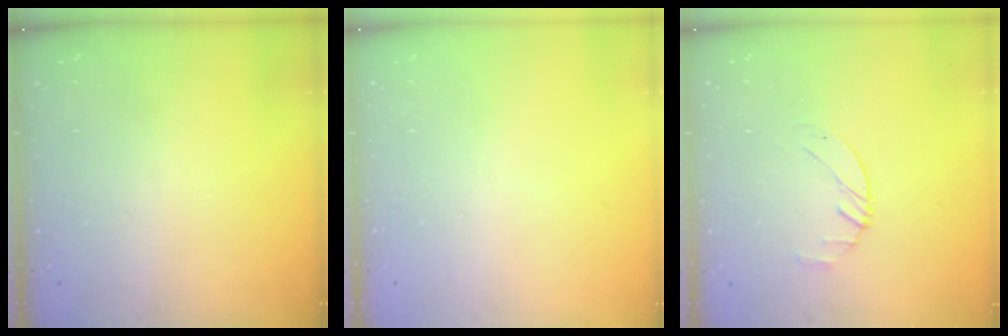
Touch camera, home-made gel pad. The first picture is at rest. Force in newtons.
{"total": 0.0}
{"total": 1.9, "press": 1.9, "slide": 0.3}